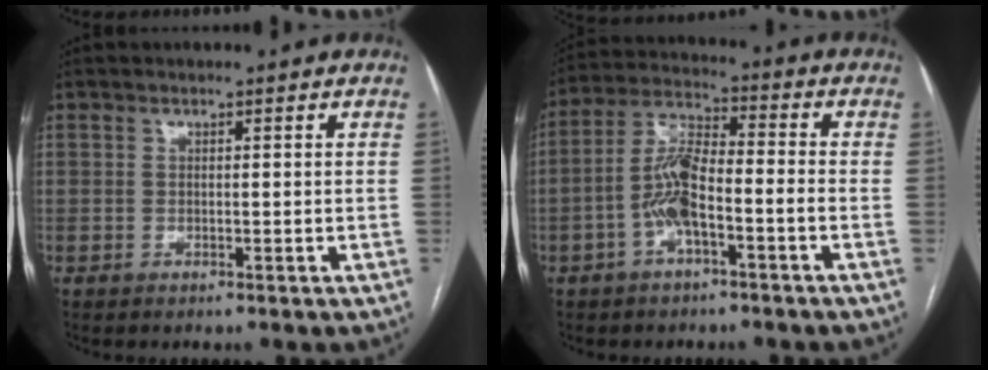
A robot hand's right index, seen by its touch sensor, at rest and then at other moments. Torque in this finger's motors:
{"motor_torque": [1.52, -0.46, 0.75, 0.17]}